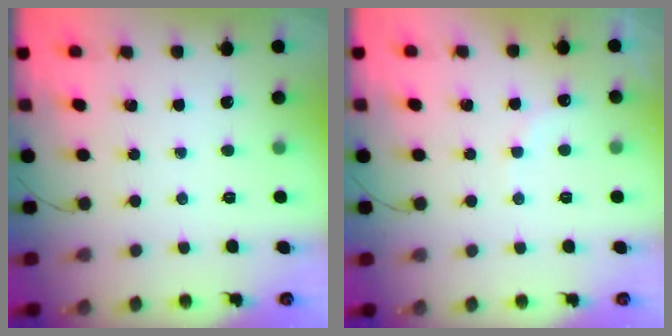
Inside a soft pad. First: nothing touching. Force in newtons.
{"total": 6.6, "press": 6.5, "slide": 1.2}